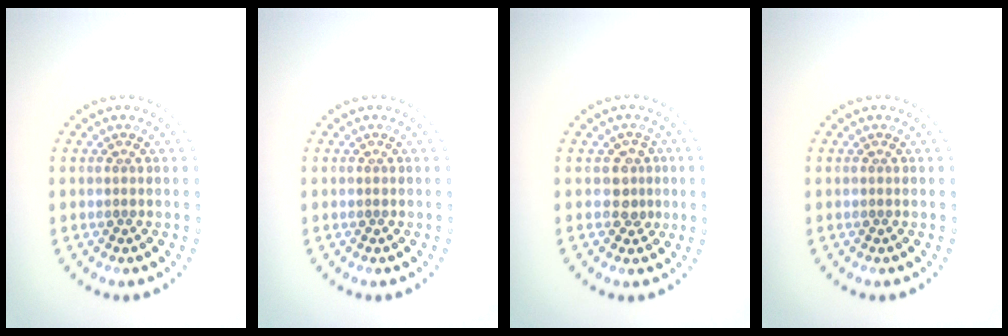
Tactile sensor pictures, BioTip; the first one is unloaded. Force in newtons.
{"total": 0.0}
{"total": 2.1, "press": 1.7, "slide": 1.2}
{"total": 0.0}